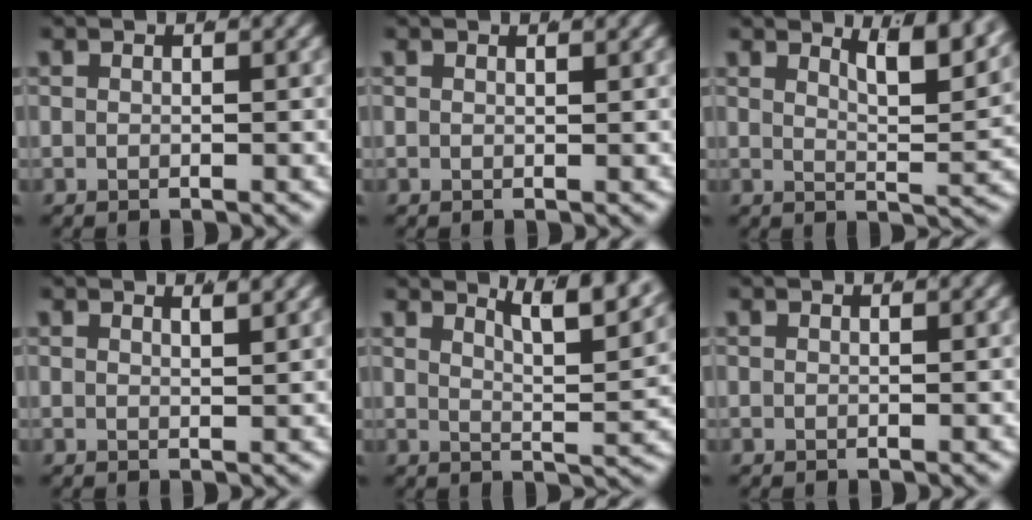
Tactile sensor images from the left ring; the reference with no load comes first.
{"total": 0.5, "force": [0.4, -0.2, 0.1], "torque": [-0.001, -0.003, 0.008]}
{"total": 5.0, "force": [3.5, 0.6, 3.5], "torque": [-0.047, -0.016, 0.060]}
{"total": 1.3, "force": [1.1, -0.5, 0.5], "torque": [-0.006, -0.007, 0.021]}
{"total": 6.1, "force": [4.1, 1.0, 4.3], "torque": [-0.053, -0.009, 0.067]}
{"total": 0.0}